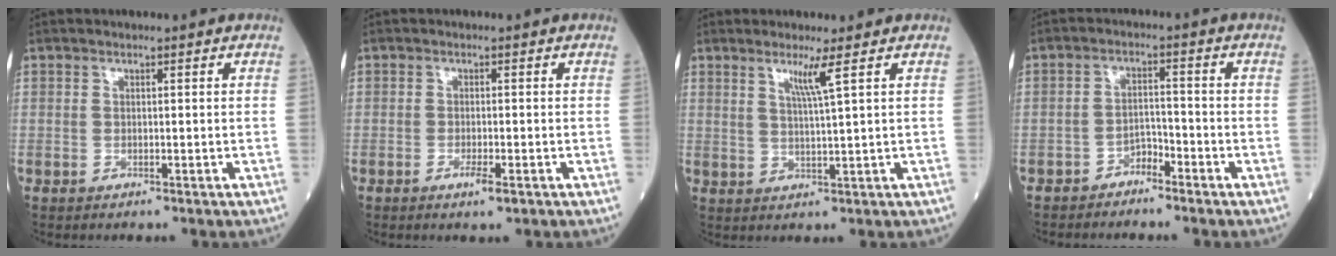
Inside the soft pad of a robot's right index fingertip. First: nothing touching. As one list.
[{"total": 1.9, "force": [-0.9, 0.1, 1.7], "torque": [-0.029, -0.004, -0.014]}, {"total": 3.7, "force": [2.0, -1.1, 2.9], "torque": [-0.057, -0.009, 0.040]}, {"total": 2.7, "force": [-2.3, 1.0, 1.0], "torque": [-0.016, 0.004, -0.043]}]